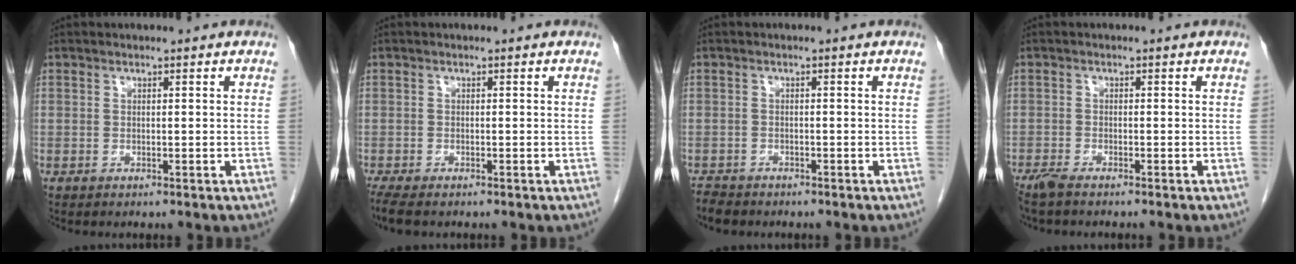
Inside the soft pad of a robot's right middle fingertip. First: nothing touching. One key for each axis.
{"total": 3.7, "fx": -2.9, "fy": 0.9, "fz": 2.0, "tx": -0.044, "ty": -0.013, "tz": -0.047}
{"total": 2.5, "fx": -2.3, "fy": 0.9, "fz": 0.5, "tx": -0.014, "ty": -0.006, "tz": -0.038}
{"total": 2.8, "fx": -2.4, "fy": 0.1, "fz": 1.5, "tx": -0.030, "ty": -0.006, "tz": -0.044}